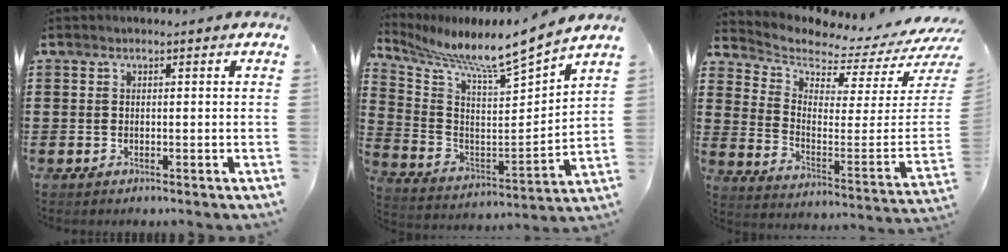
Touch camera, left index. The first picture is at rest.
{"total": 6.4, "force": [6.1, -0.6, 1.9], "torque": [-0.074, -0.061, 0.089]}
{"total": 2.8, "force": [2.6, 0.4, 0.9], "torque": [-0.033, -0.054, 0.037]}